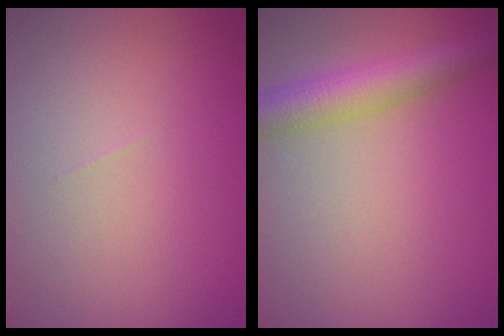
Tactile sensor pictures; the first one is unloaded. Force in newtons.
{"total": 5.1, "press": 5.1, "slide": 0.2}